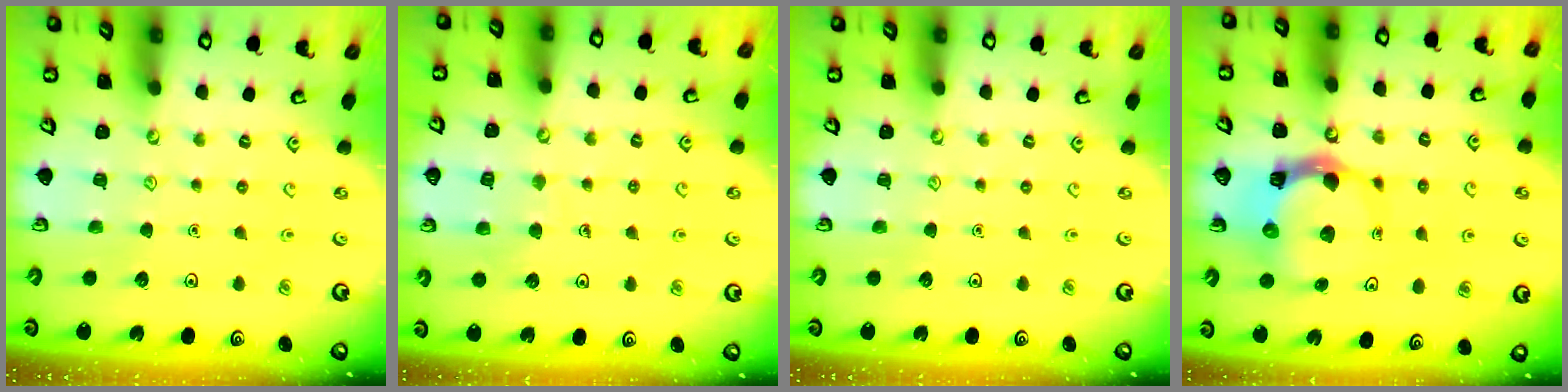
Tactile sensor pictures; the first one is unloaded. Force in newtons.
{"total": 7.0, "press": 6.9, "slide": 0.6}
{"total": 0.0}
{"total": 8.2, "press": 8.1, "slide": 1.3}